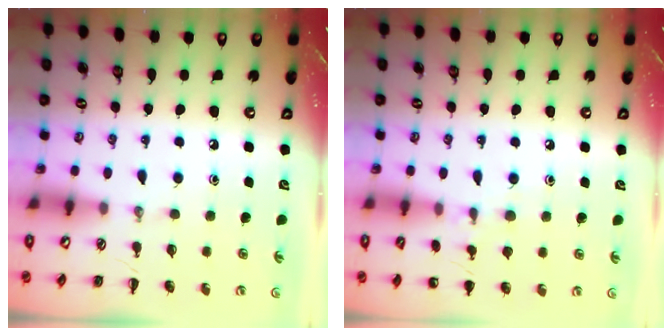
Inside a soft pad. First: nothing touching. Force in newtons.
{"total": 7.0, "press": 6.8, "slide": 1.9}